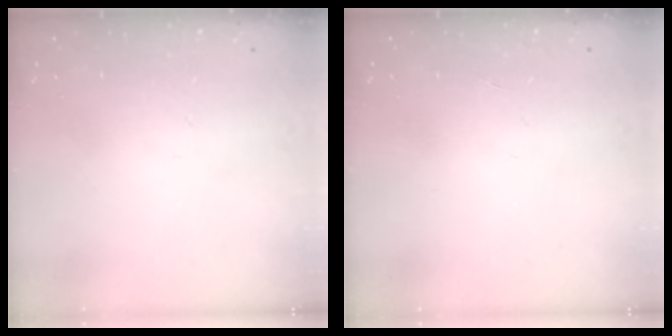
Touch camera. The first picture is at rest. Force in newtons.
{"total": 0.0}